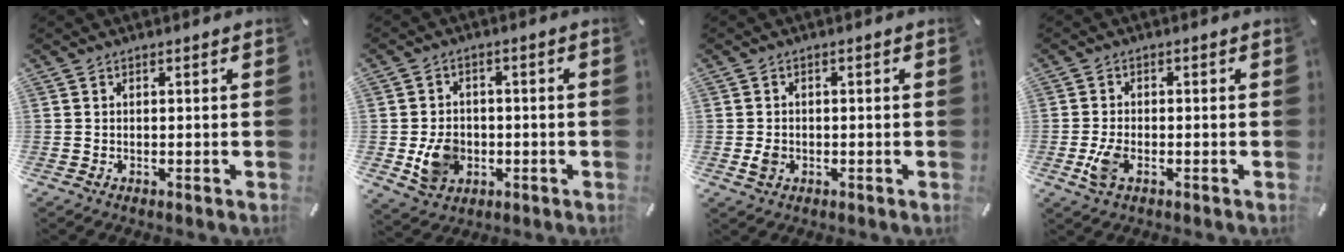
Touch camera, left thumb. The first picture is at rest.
{"total": 8.2, "force": [-1.5, 7.0, 3.9], "torque": [-0.073, 0.005, -0.025]}
{"total": 2.6, "force": [-0.6, 2.1, 1.5], "torque": [-0.018, 0.000, -0.012]}
{"total": 5.0, "force": [-1.7, 2.7, 3.8], "torque": [-0.087, 0.000, -0.033]}